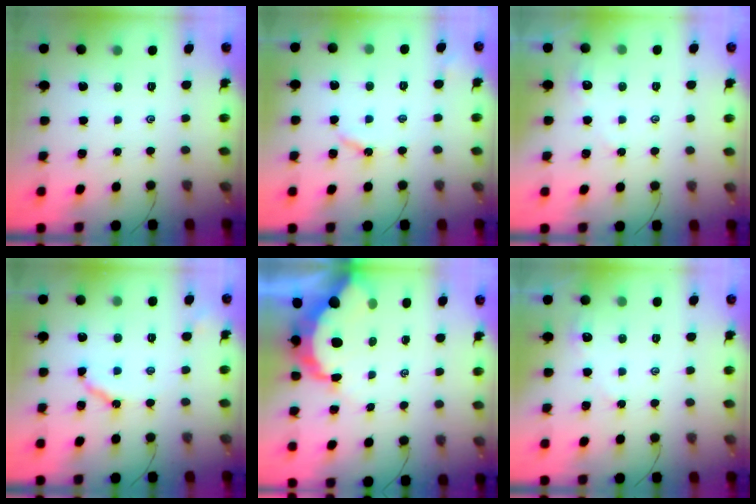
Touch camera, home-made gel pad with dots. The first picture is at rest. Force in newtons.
{"total": 3.4, "press": 3.3, "slide": 0.5}
{"total": 2.2, "press": 2.2, "slide": 0.3}
{"total": 7.7, "press": 7.7, "slide": 0.7}
{"total": 8.9, "press": 8.9, "slide": 0.9}
{"total": 2.2, "press": 2.2, "slide": 0.3}